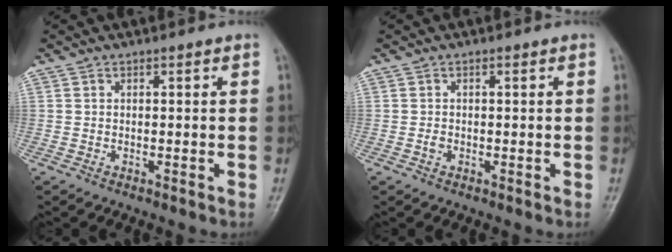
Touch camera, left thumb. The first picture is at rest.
{"total": 0.9, "force": [-0.2, 0.6, 0.6], "torque": [-0.008, 0.000, -0.004]}